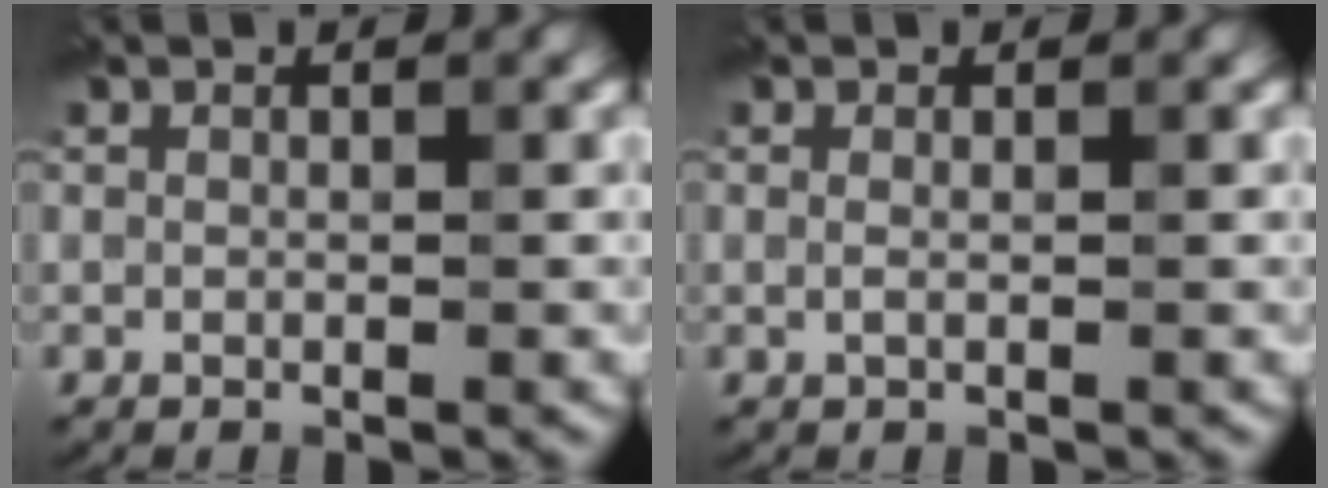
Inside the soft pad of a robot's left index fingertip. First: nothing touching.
{"total": 0.5, "force": [0.0, 0.2, 0.5], "torque": [-0.011, -0.001, 0.000]}